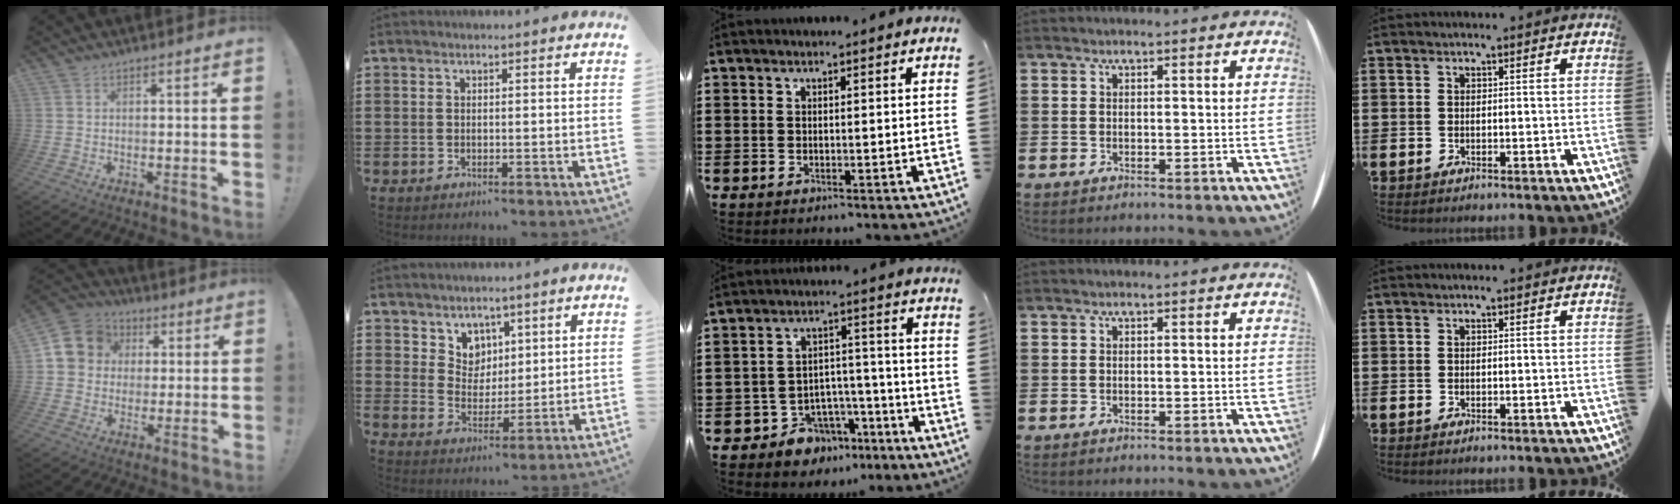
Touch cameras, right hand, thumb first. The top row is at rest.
{"thumb": {"total": 8.2, "force": [0.8, 7.8, 2.3], "torque": [-0.035, 0.011, 0.022]}, "index": {"total": 5.4, "force": [3.5, 4.1, 0.2], "torque": [-0.032, -0.002, 0.066]}, "middle": {"total": 6.7, "force": [-5.5, 3.7, 0.8], "torque": [-0.025, 0.028, -0.106]}}